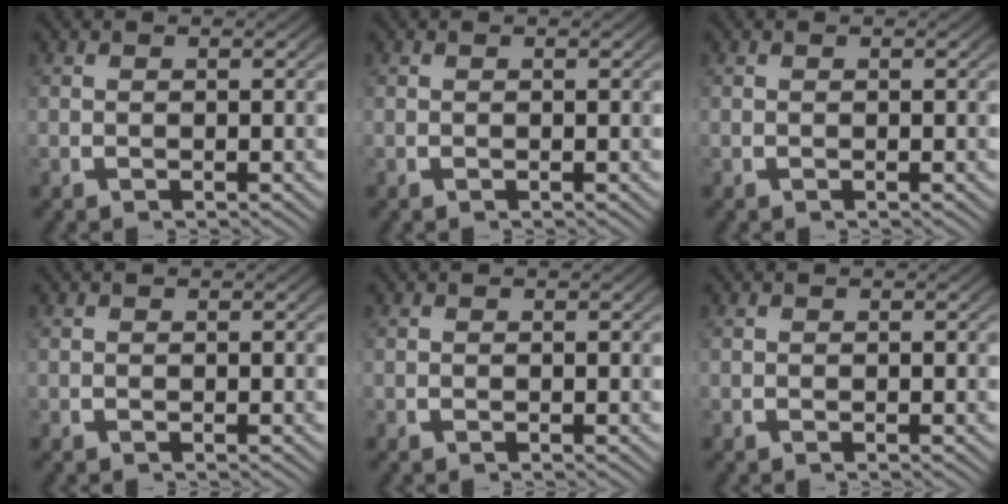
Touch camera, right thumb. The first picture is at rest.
{"total": 0.0}
{"total": 0.0}
{"total": 0.0}
{"total": 0.0}
{"total": 0.0}